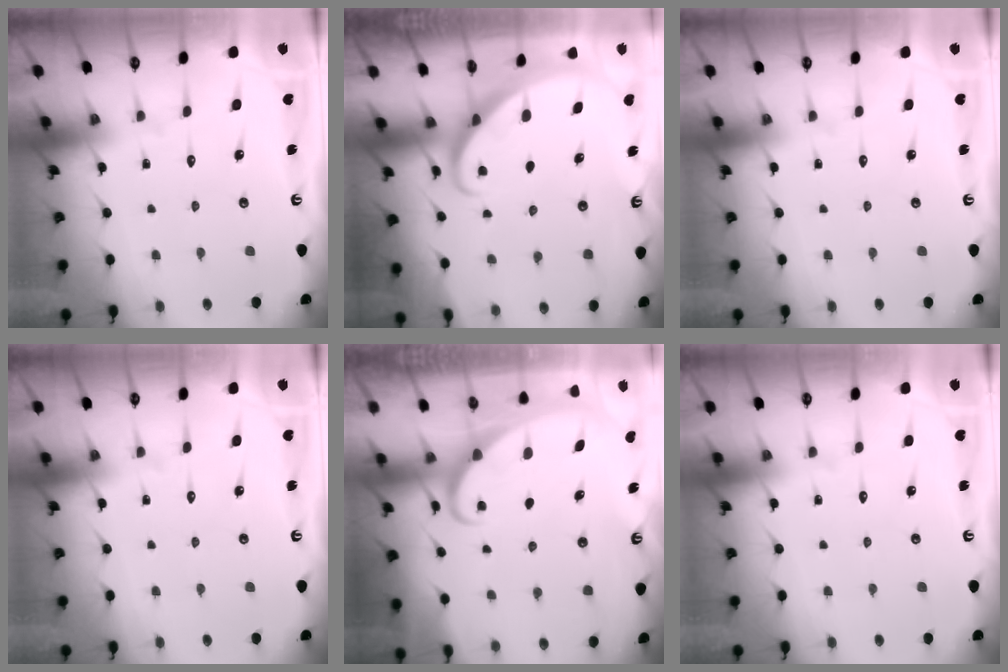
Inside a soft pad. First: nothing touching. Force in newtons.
{"total": 2.7, "press": 2.7, "slide": 0.3}
{"total": 0.0}
{"total": 0.0}
{"total": 2.4, "press": 2.4, "slide": 0.3}
{"total": 0.0}